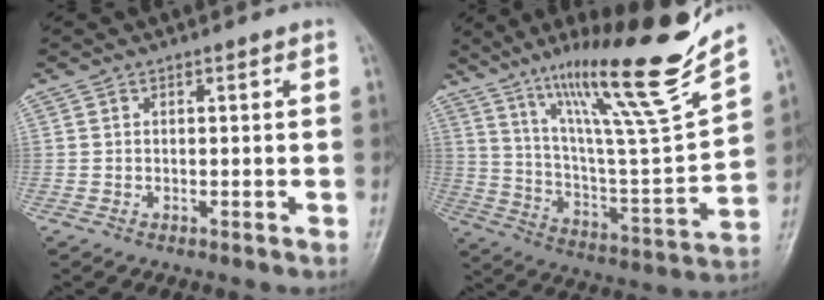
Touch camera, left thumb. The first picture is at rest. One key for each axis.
{"total": 23.9, "fx": 17.0, "fy": 1.2, "fz": 16.8, "tx": -0.236, "ty": -0.082, "tz": 0.292}